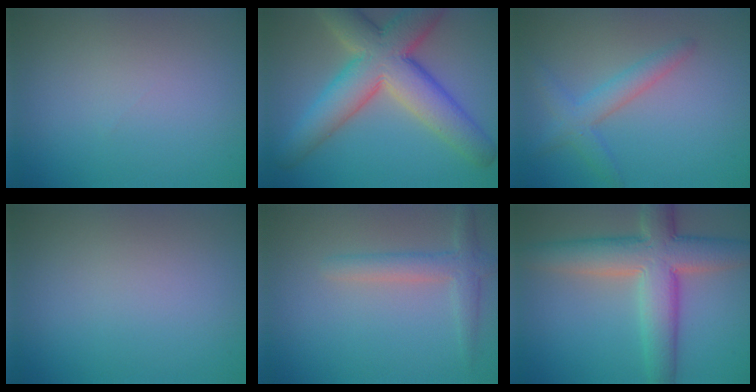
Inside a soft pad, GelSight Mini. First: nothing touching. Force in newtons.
{"total": 10.2, "press": 10.2, "slide": 0.7}
{"total": 2.9, "press": 2.9, "slide": 0.1}
{"total": 0.0}
{"total": 2.6, "press": 2.6, "slide": 0.2}
{"total": 8.3, "press": 8.3, "slide": 0.8}